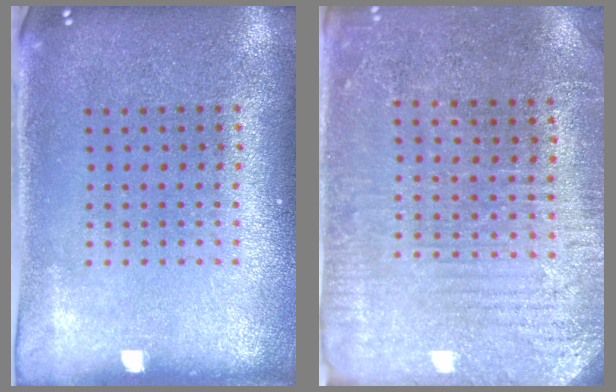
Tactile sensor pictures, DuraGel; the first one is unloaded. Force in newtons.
{"total": 2.9, "press": 2.8, "slide": 0.6}